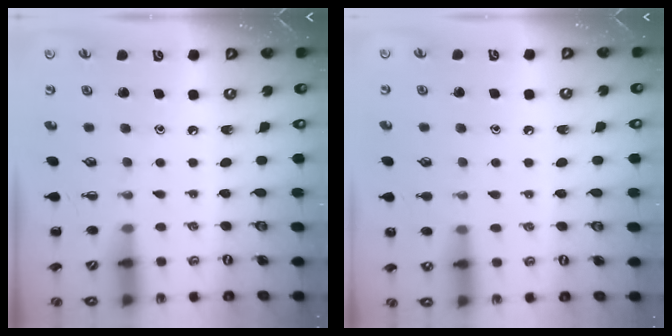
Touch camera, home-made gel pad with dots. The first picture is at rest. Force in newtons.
{"total": 5.1, "press": 4.8, "slide": 1.7}